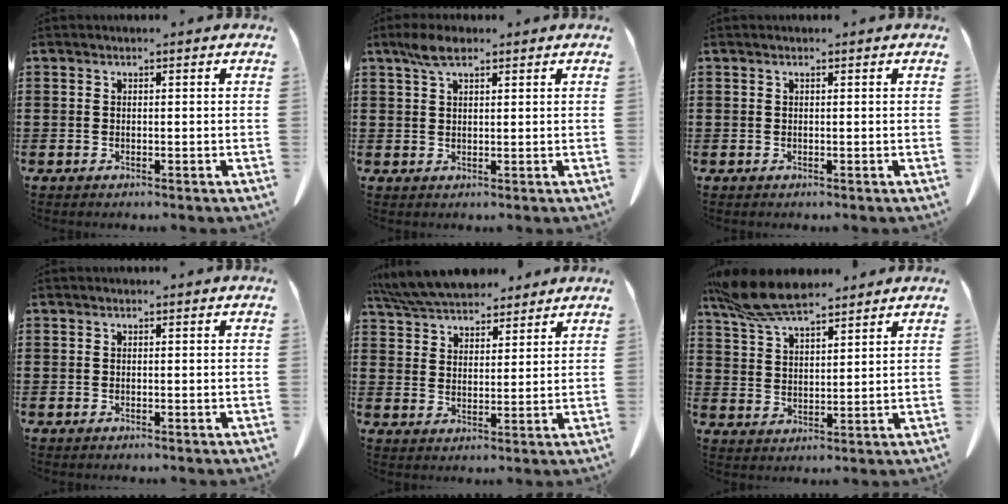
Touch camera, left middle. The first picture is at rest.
{"total": 3.7, "force": [2.3, 1.4, 2.5], "torque": [-0.055, 0.006, 0.041]}
{"total": 0.0}
{"total": 0.0}
{"total": 7.6, "force": [7.0, 2.1, 2.1], "torque": [-0.069, -0.019, 0.131]}
{"total": 8.9, "force": [7.6, 2.2, 4.2], "torque": [-0.106, -0.015, 0.142]}